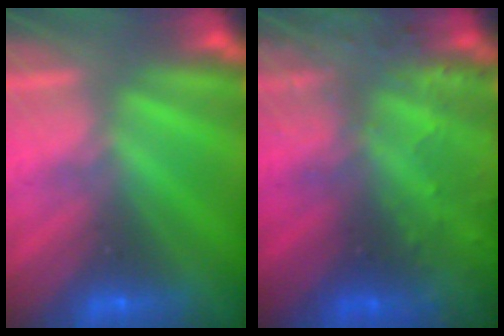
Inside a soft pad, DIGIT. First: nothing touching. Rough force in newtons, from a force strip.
{"total": 9.0}